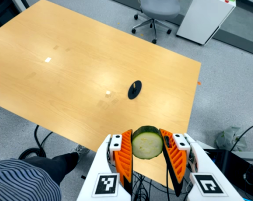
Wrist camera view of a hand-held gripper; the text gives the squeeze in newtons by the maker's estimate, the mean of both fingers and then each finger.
{"total": 12.3, "left": 11.5, "right": 13.1}